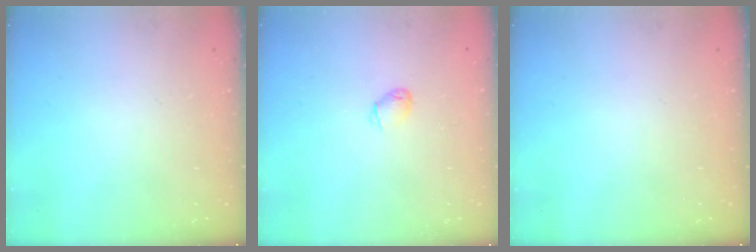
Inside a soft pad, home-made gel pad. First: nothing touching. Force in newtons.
{"total": 2.3, "press": 2.3, "slide": 0.5}
{"total": 0.0}